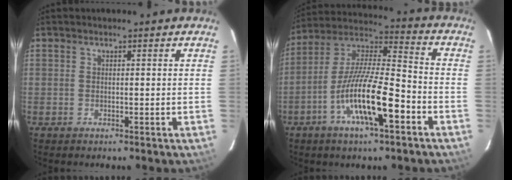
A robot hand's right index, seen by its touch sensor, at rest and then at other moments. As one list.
[{"total": 16.0, "force": [-6.8, 3.4, 14.1], "torque": [-0.267, -0.007, -0.130]}]